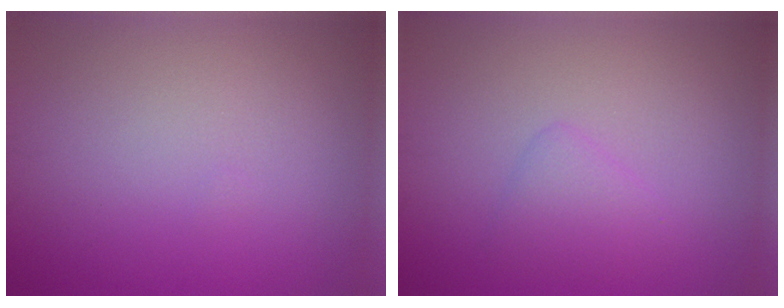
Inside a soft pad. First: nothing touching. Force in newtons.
{"total": 1.8, "press": 1.8, "slide": 0.1}